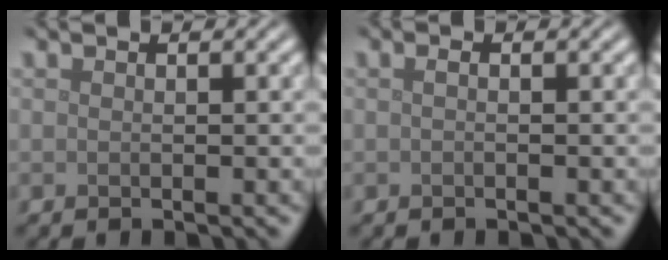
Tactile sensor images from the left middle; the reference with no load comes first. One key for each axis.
{"total": 0.5, "fx": -0.1, "fy": 0.2, "fz": 0.5, "tx": -0.012, "ty": -0.001, "tz": -0.002}